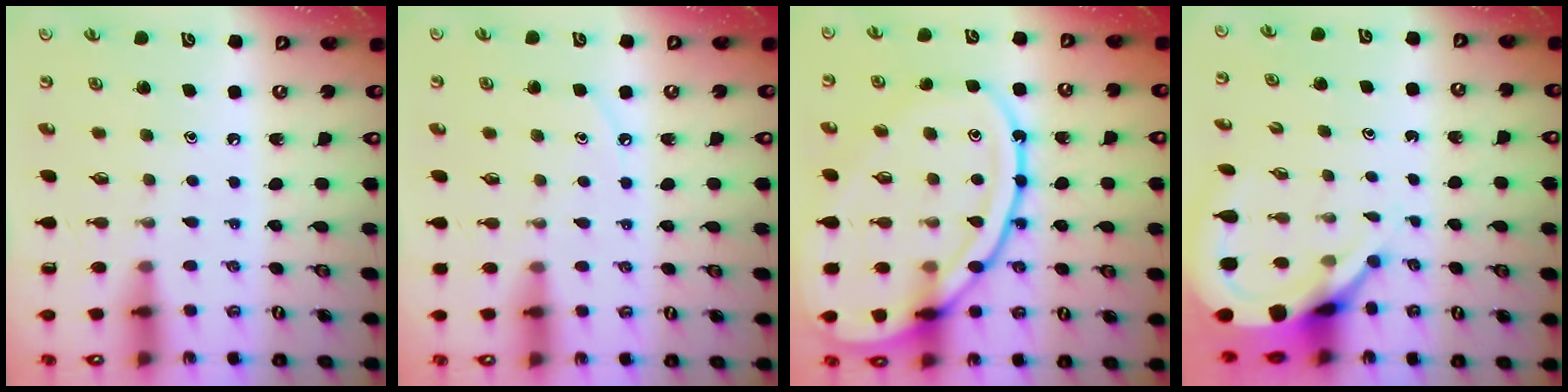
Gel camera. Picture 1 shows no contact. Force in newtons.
{"total": 3.4, "press": 3.3, "slide": 0.3}
{"total": 20.7, "press": 20.6, "slide": 2.0}
{"total": 6.5, "press": 6.5, "slide": 0.7}